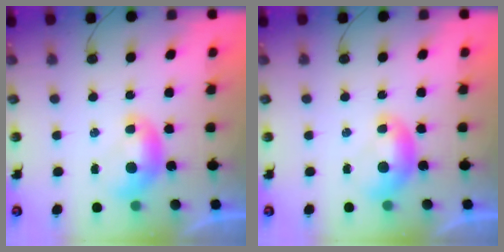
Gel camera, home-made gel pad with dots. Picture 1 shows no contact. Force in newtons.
{"total": 0.0}